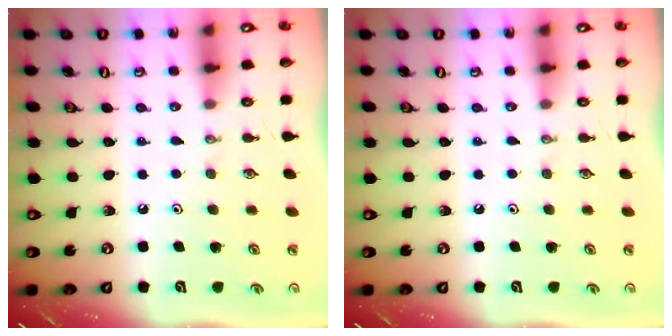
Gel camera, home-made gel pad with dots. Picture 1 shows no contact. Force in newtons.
{"total": 0.0}